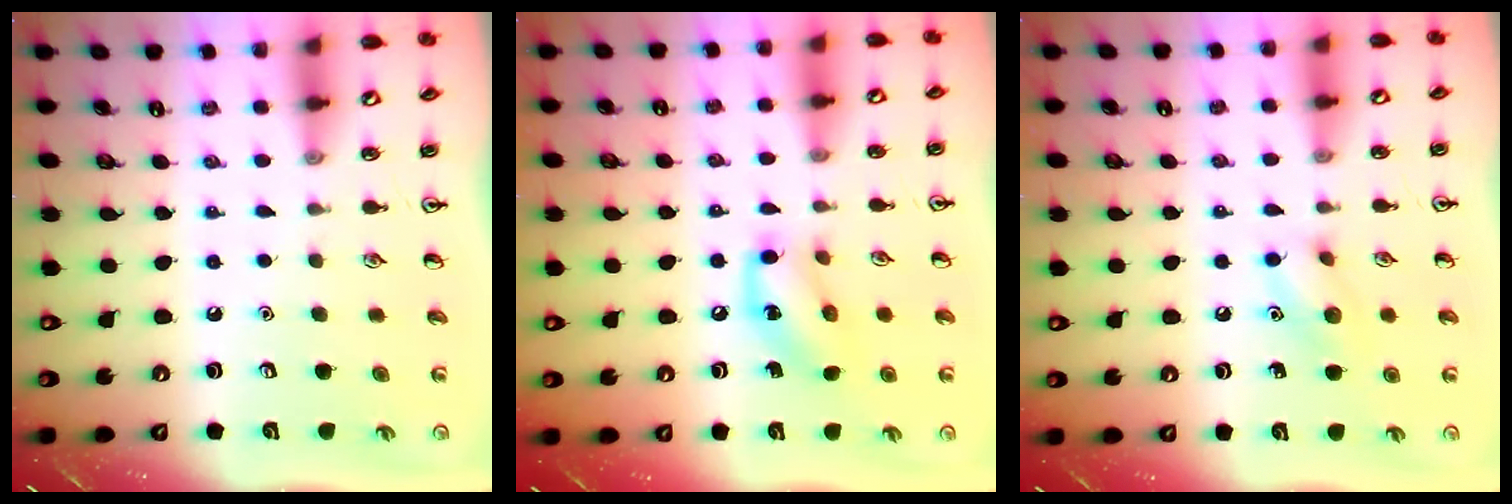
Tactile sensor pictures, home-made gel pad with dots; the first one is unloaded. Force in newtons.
{"total": 11.5, "press": 11.3, "slide": 1.6}
{"total": 7.9, "press": 7.8, "slide": 0.9}